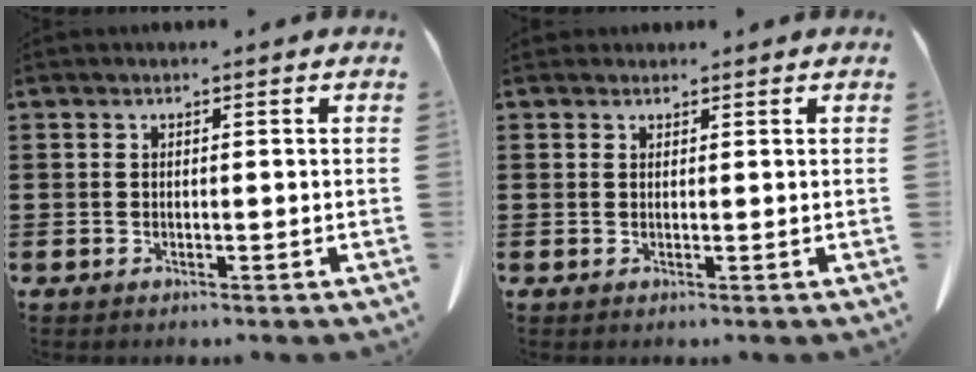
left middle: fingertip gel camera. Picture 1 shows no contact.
{"total": 0.9, "force": [0.8, 0.3, 0.1], "torque": [-0.004, -0.001, 0.018]}